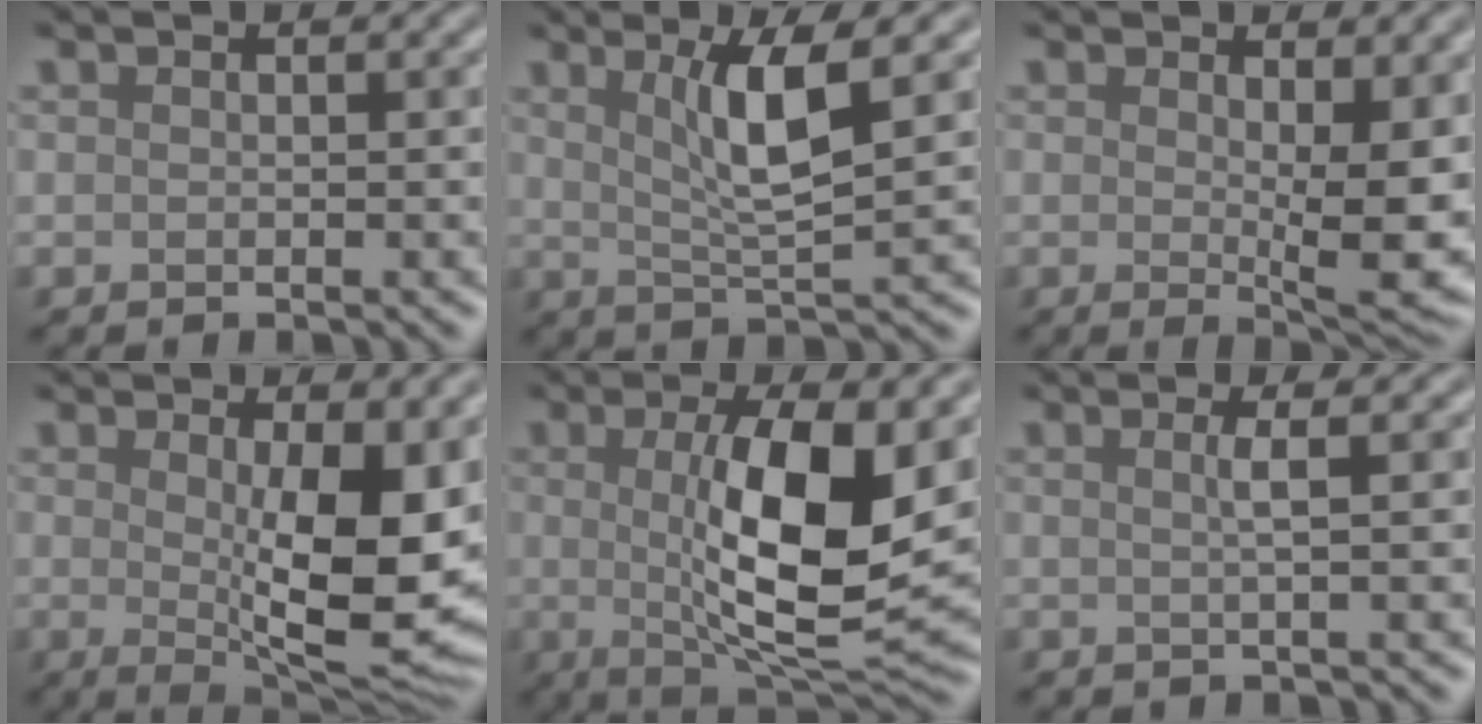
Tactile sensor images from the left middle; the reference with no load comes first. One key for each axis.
{"total": 5.1, "fx": 1.7, "fy": 0.9, "fz": 4.8, "tx": -0.087, "ty": -0.004, "tz": 0.035}
{"total": 5.7, "fx": 0.7, "fy": 1.4, "fz": 5.5, "tx": -0.079, "ty": -0.017, "tz": 0.019}
{"total": 10.3, "fx": 0.6, "fy": 3.0, "fz": 9.8, "tx": -0.136, "ty": -0.019, "tz": 0.015}
{"total": 10.7, "fx": 0.8, "fy": 3.1, "fz": 10.2, "tx": -0.159, "ty": -0.012, "tz": 0.019}
{"total": 1.8, "fx": 0.3, "fy": 0.4, "fz": 1.7, "tx": -0.027, "ty": 0.004, "tz": 0.000}